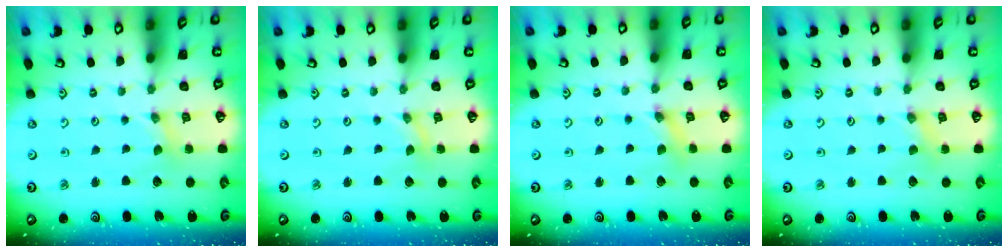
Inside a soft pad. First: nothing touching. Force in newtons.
{"total": 0.0}
{"total": 2.3, "press": 2.3, "slide": 0.3}
{"total": 1.0, "press": 0.9, "slide": 0.3}